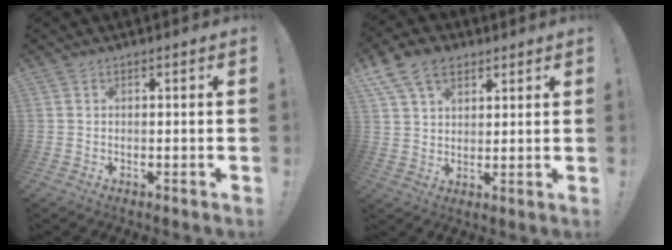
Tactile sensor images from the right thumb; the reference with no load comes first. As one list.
[{"total": 11.2, "force": [6.3, 7.4, 5.4], "torque": [-0.096, -0.020, 0.124]}]